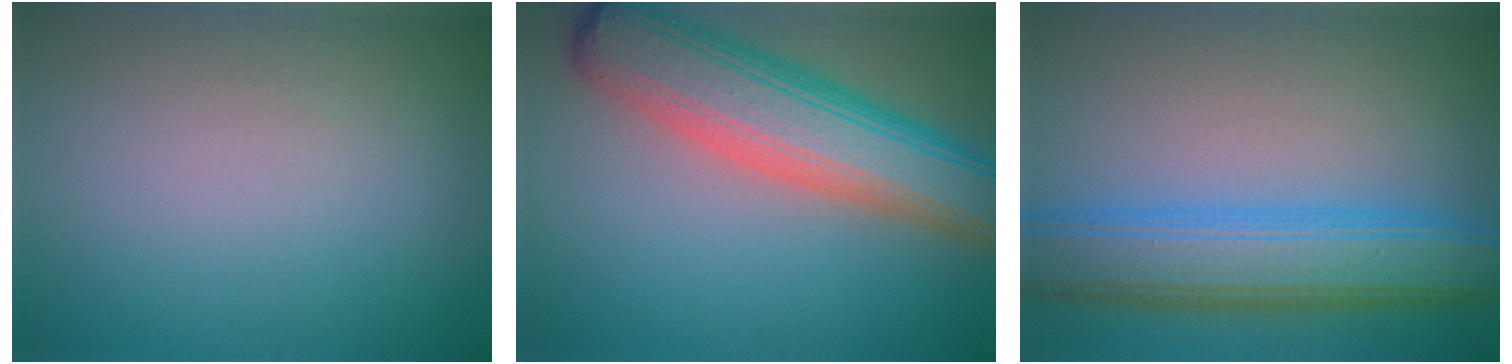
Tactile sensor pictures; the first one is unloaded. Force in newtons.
{"total": 10.0, "press": 10.0, "slide": 0.5}
{"total": 9.2, "press": 9.2, "slide": 0.3}